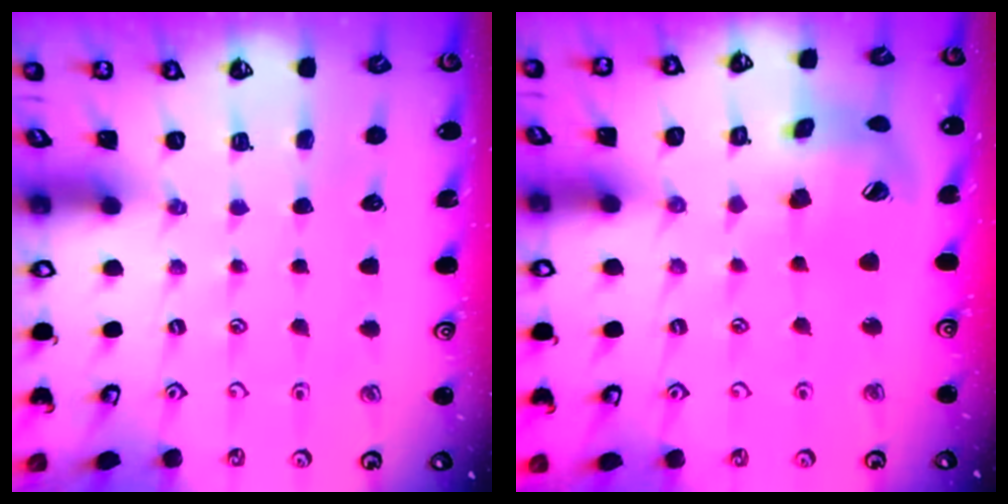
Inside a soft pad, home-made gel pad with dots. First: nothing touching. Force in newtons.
{"total": 15.1, "press": 14.9, "slide": 2.4}